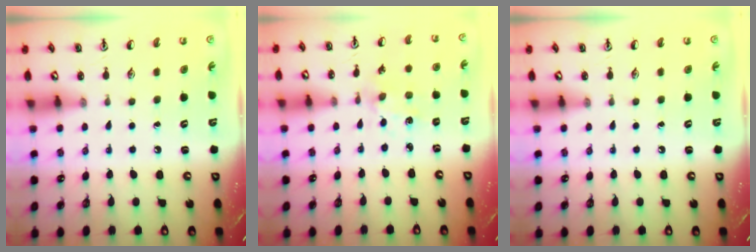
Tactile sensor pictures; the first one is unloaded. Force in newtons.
{"total": 1.8, "press": 1.8, "slide": 0.3}
{"total": 0.0}